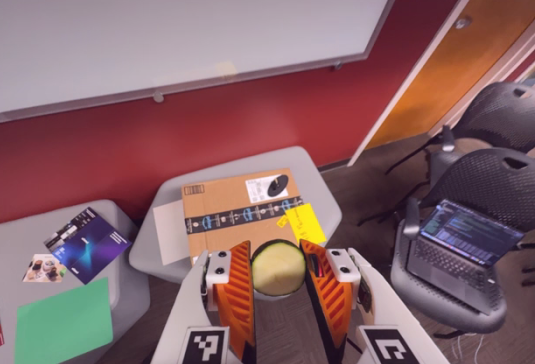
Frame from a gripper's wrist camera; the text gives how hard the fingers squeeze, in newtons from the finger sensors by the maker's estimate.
{"total": 8.6, "left": 8.7, "right": 8.4}